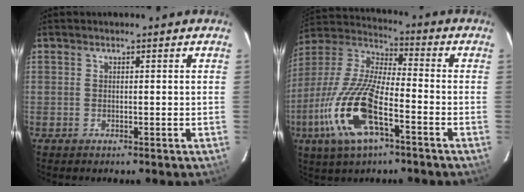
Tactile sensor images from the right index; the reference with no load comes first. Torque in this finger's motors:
{"motor_torque": [1.90, -0.24, 1.05, 0.21]}